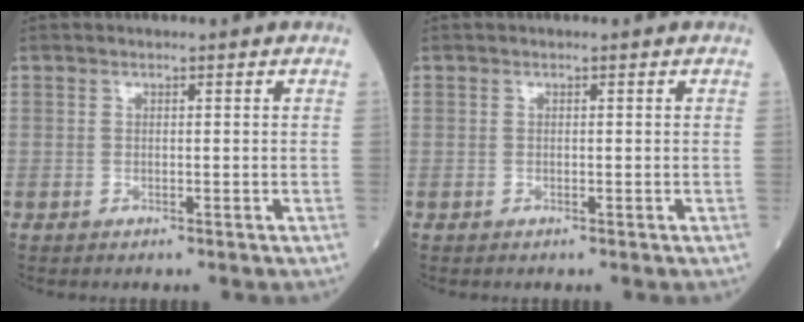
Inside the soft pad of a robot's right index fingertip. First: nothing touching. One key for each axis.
{"total": 0.0}